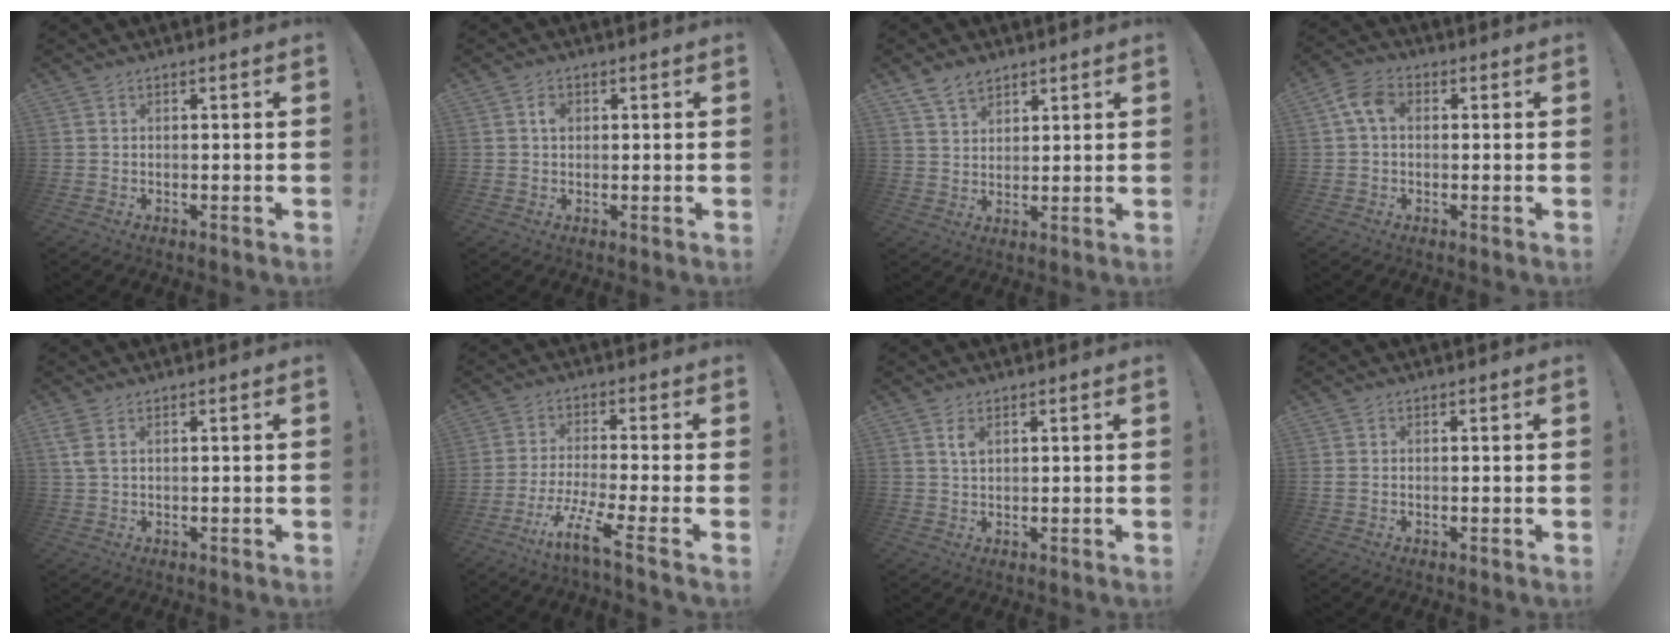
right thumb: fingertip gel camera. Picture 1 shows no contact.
{"total": 1.9, "force": [0.5, 1.4, 1.2], "torque": [-0.007, -0.002, 0.003]}
{"total": 6.0, "force": [4.6, 3.4, 2.0], "torque": [-0.038, -0.021, 0.088]}
{"total": 7.0, "force": [1.1, 4.7, 5.0], "torque": [-0.112, 0.014, 0.023]}
{"total": 3.2, "force": [1.4, 1.3, 2.6], "torque": [-0.057, 0.003, 0.028]}
{"total": 10.6, "force": [-6.1, 0.9, 8.6], "torque": [-0.172, 0.014, -0.105]}
{"total": 2.7, "force": [1.4, 1.4, 1.8], "torque": [-0.020, -0.006, 0.021]}
{"total": 0.6, "force": [0.0, 0.4, 0.4], "torque": [-0.009, 0.001, 0.001]}